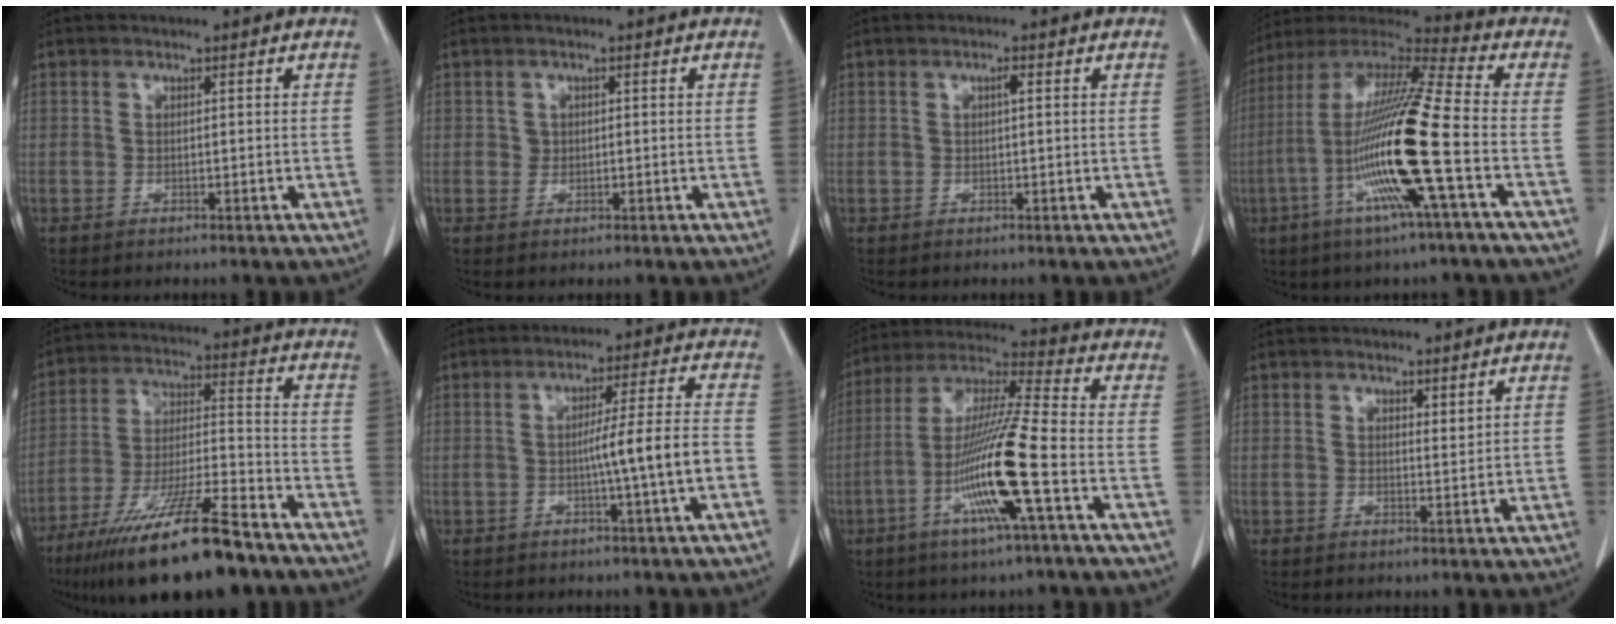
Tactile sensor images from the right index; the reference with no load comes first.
{"total": 1.1, "force": [0.1, 1.0, 0.3], "torque": [-0.001, 0.002, 0.003]}
{"total": 0.9, "force": [0.2, 0.1, 0.8], "torque": [-0.015, 0.002, 0.002]}
{"total": 19.2, "force": [-5.1, -0.5, 18.5], "torque": [-0.370, -0.013, -0.110]}
{"total": 19.9, "force": [-14.1, 2.3, 13.9], "torque": [-0.229, -0.033, -0.246]}
{"total": 7.5, "force": [-2.1, -1.2, 7.1], "torque": [-0.107, 0.005, -0.031]}
{"total": 15.3, "force": [-5.1, -0.6, 14.4], "torque": [-0.287, -0.009, -0.103]}
{"total": 1.1, "force": [0.9, 0.2, 0.6], "torque": [-0.010, -0.010, 0.016]}